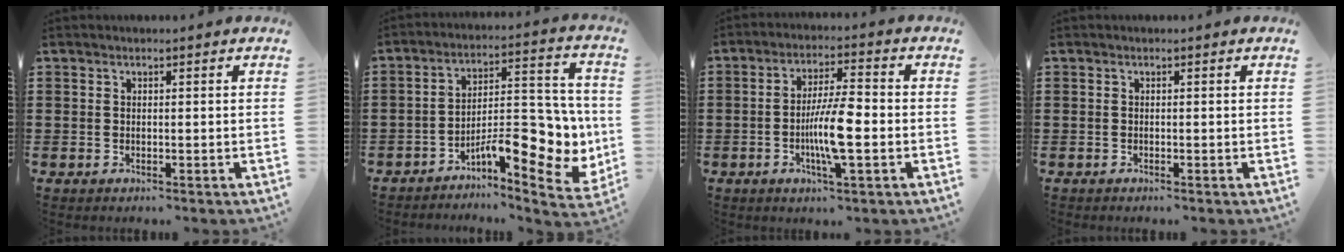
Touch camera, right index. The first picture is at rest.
{"total": 12.6, "force": [-5.2, 4.9, 10.4], "torque": [-0.130, -0.007, -0.092]}
{"total": 8.2, "force": [-2.0, 1.4, 7.8], "torque": [-0.151, -0.005, -0.041]}
{"total": 0.0}